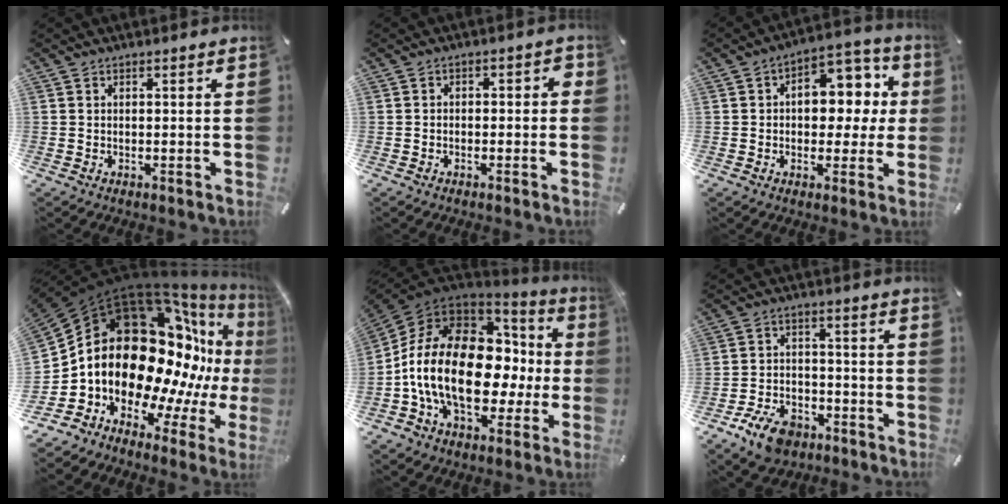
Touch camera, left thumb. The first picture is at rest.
{"total": 2.5, "force": [-1.6, 1.3, 1.3], "torque": [-0.022, 0.013, -0.032]}
{"total": 11.3, "force": [1.4, 7.9, 8.0], "torque": [-0.091, -0.008, 0.022]}
{"total": 24.1, "force": [3.2, 17.3, 16.4], "torque": [-0.244, -0.111, 0.100]}
{"total": 22.7, "force": [-2.2, 15.0, 16.9], "torque": [-0.334, 0.010, -0.030]}
{"total": 9.2, "force": [-5.8, 5.7, 4.3], "torque": [-0.080, 0.039, -0.103]}